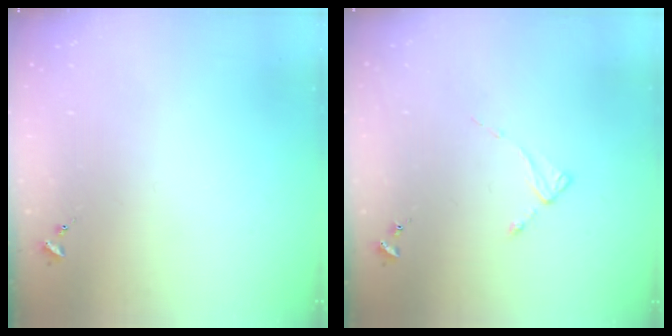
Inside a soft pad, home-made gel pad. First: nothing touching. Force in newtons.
{"total": 1.9, "press": 1.8, "slide": 0.3}